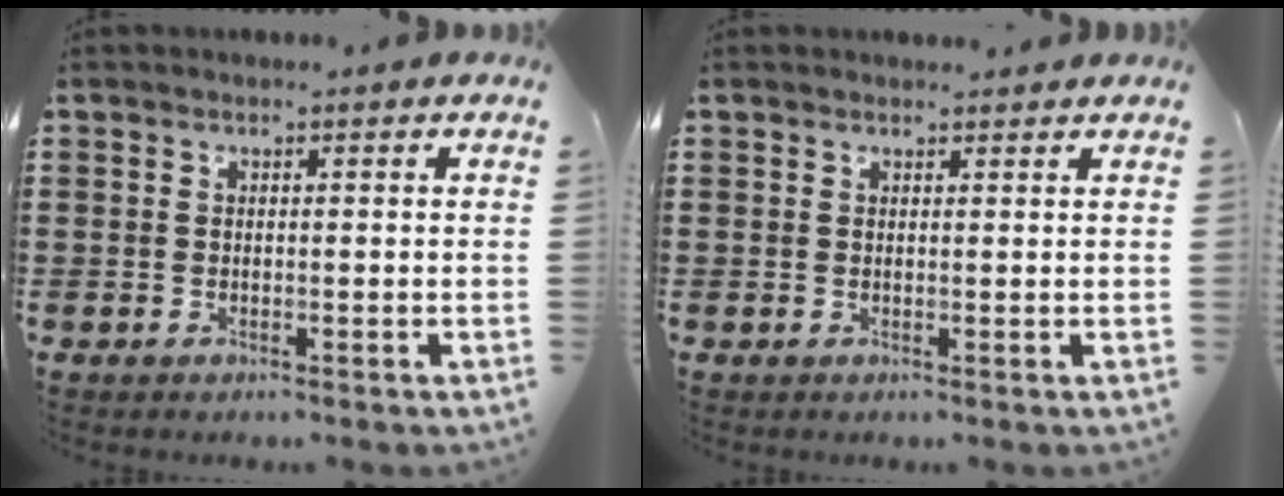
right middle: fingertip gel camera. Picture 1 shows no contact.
{"total": 0.7, "force": [0.7, 0.0, 0.1], "torque": [0.004, -0.004, 0.012]}